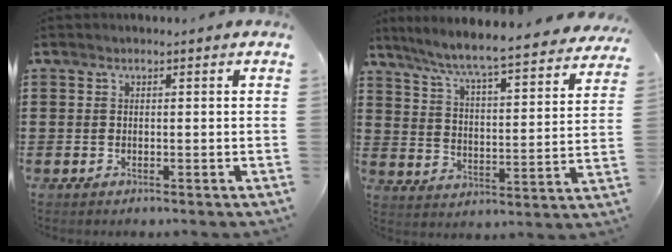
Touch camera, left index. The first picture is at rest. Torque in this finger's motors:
{"motor_torque": [2.14, 0.00, 0.79, 0.21]}